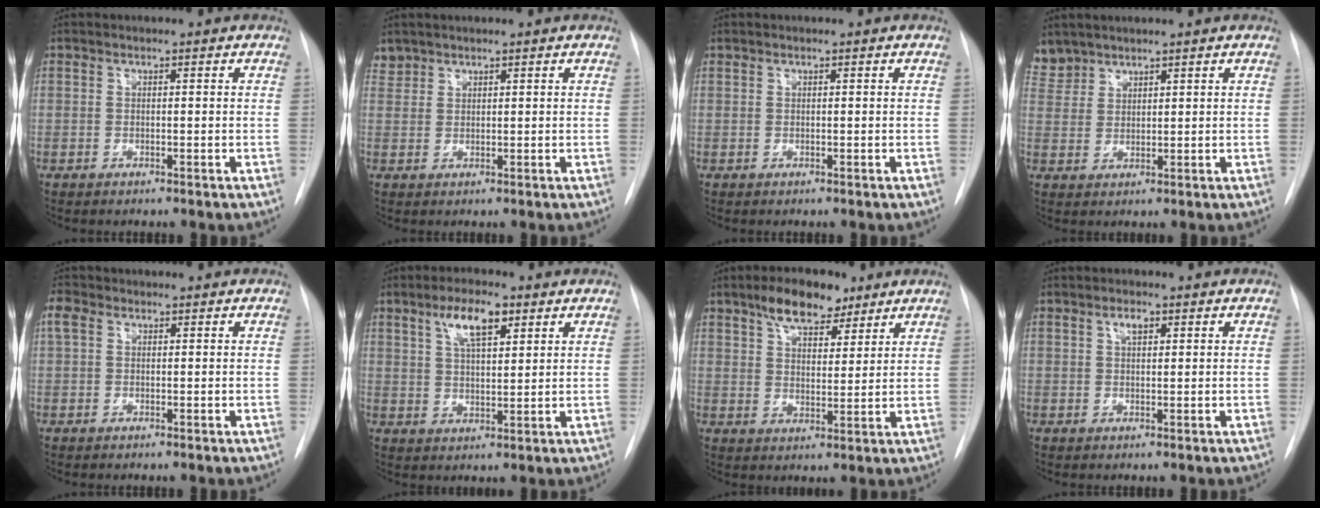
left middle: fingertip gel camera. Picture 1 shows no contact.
{"total": 1.9, "force": [1.7, 0.8, -0.3], "torque": [0.009, 0.010, 0.031]}
{"total": 0.0}
{"total": 4.5, "force": [4.0, 1.9, -0.1], "torque": [0.003, 0.012, 0.089]}
{"total": 2.2, "force": [0.8, 1.6, 1.3], "torque": [-0.039, 0.021, 0.017]}
{"total": 7.1, "force": [3.8, 2.1, 5.6], "torque": [-0.105, 0.009, 0.066]}
{"total": 8.7, "force": [6.0, 3.8, 5.0], "torque": [-0.085, 0.013, 0.103]}
{"total": 1.8, "force": [0.8, 0.8, 1.4], "torque": [-0.024, 0.002, 0.012]}